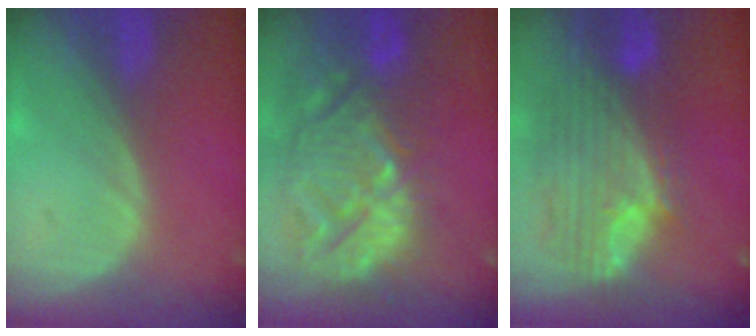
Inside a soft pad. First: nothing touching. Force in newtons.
{"total": 14.8, "press": 12.7, "slide": 7.6}
{"total": 12.0, "press": 10.1, "slide": 6.4}